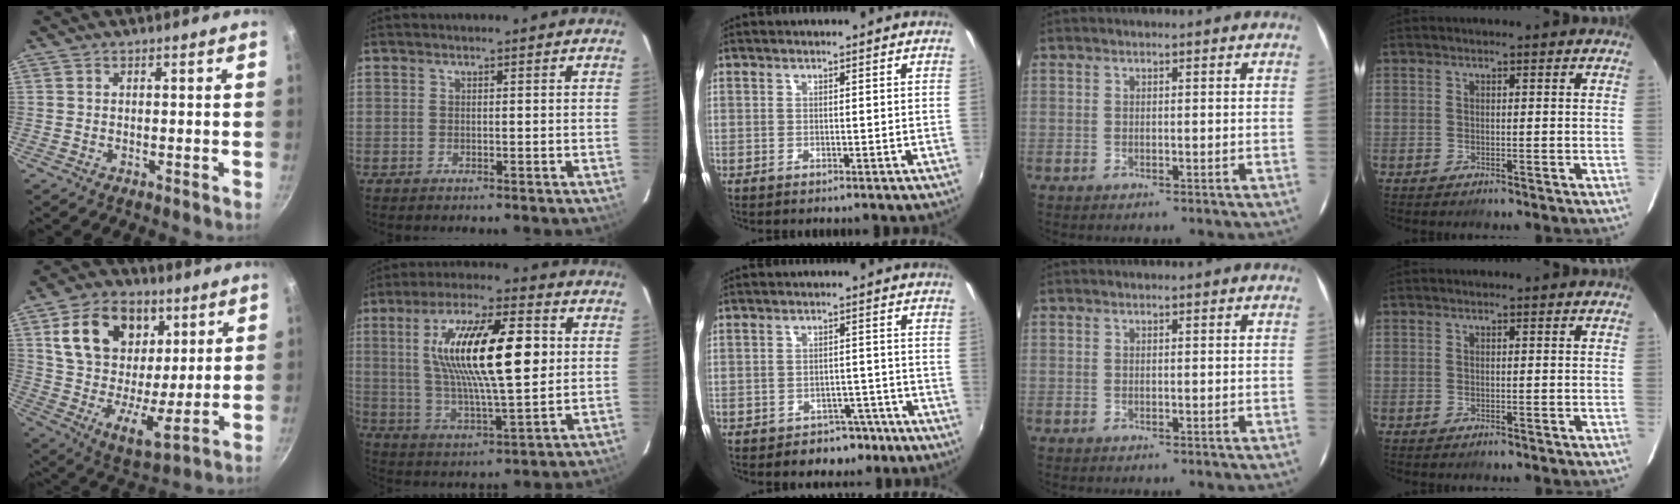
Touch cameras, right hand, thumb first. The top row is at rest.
{"thumb": {"total": 20.1, "force": [8.0, 13.2, 12.8], "torque": [-0.191, -0.026, 0.135]}, "index": {"total": 20.0, "force": [3.9, 5.4, 18.8], "torque": [-0.336, 0.016, 0.074]}, "middle": {"total": 5.7, "force": [-3.9, 4.0, 1.1], "torque": [-0.025, 0.018, -0.041]}}